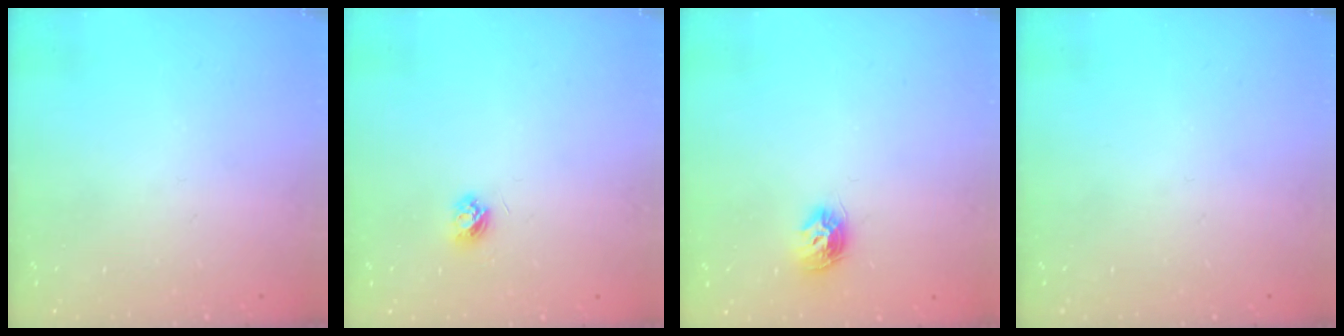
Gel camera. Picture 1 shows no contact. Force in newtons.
{"total": 3.6, "press": 3.5, "slide": 0.4}
{"total": 8.3, "press": 8.3, "slide": 0.2}
{"total": 0.0}